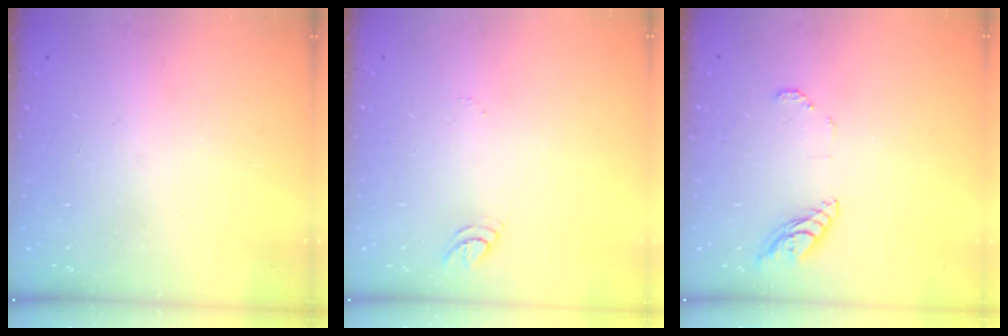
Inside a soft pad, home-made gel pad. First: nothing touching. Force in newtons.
{"total": 3.3, "press": 3.3, "slide": 0.3}
{"total": 7.9, "press": 7.8, "slide": 0.5}